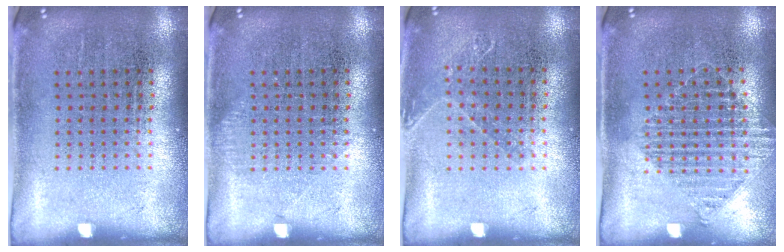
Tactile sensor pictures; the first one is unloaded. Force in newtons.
{"total": 0.8, "press": 0.7, "slide": 0.2}
{"total": 1.0, "press": 0.9, "slide": 0.3}
{"total": 1.1, "press": 1.1, "slide": 0.1}